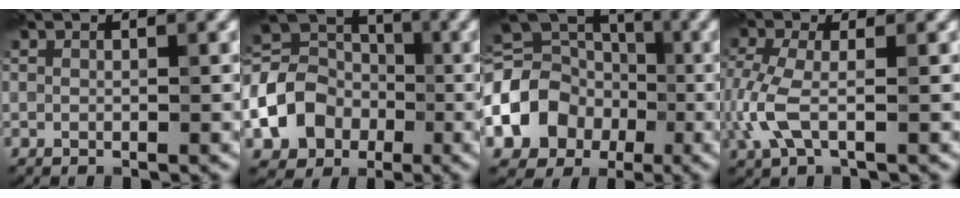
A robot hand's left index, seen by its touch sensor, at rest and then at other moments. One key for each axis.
{"total": 8.2, "fx": -2.3, "fy": 6.6, "fz": 4.2, "tx": -0.091, "ty": -0.001, "tz": -0.054}
{"total": 10.2, "fx": -2.3, "fy": 8.2, "fz": 5.5, "tx": -0.112, "ty": -0.006, "tz": -0.055}
{"total": 3.9, "fx": -0.8, "fy": 1.7, "fz": 3.4, "tx": -0.097, "ty": -0.001, "tz": -0.022}